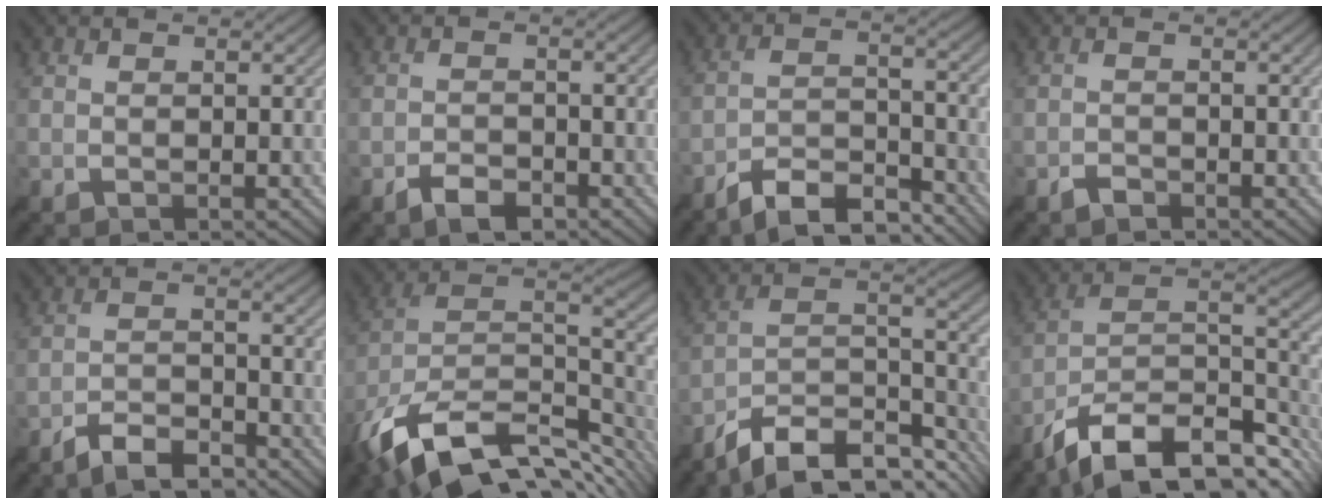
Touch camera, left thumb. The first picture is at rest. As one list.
[{"total": 3.3, "force": [-2.5, 1.3, 1.6], "torque": [-0.032, -0.002, -0.047]}, {"total": 8.6, "force": [-7.3, 2.3, 3.9], "torque": [-0.066, 0.003, -0.140]}, {"total": 1.3, "force": [-1.3, 0.4, 0.2], "torque": [-0.002, 0.000, -0.025]}, {"total": 5.2, "force": [-4.5, 1.3, 2.4], "torque": [-0.045, 0.000, -0.085]}, {"total": 16.8, "force": [-9.4, 8.7, 10.9], "torque": [-0.262, -0.025, -0.148]}, {"total": 13.8, "force": [-10.9, 4.1, 7.4], "torque": [-0.151, -0.004, -0.188]}, {"total": 15.4, "force": [-9.8, 6.3, 10.1], "torque": [-0.218, -0.019, -0.163]}]